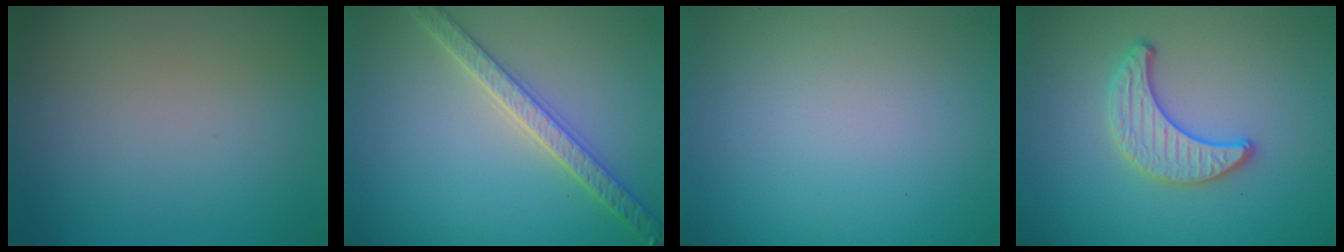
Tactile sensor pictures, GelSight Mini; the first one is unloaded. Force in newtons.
{"total": 3.6, "press": 3.5, "slide": 0.7}
{"total": 0.0}
{"total": 3.0, "press": 3.0, "slide": 0.5}